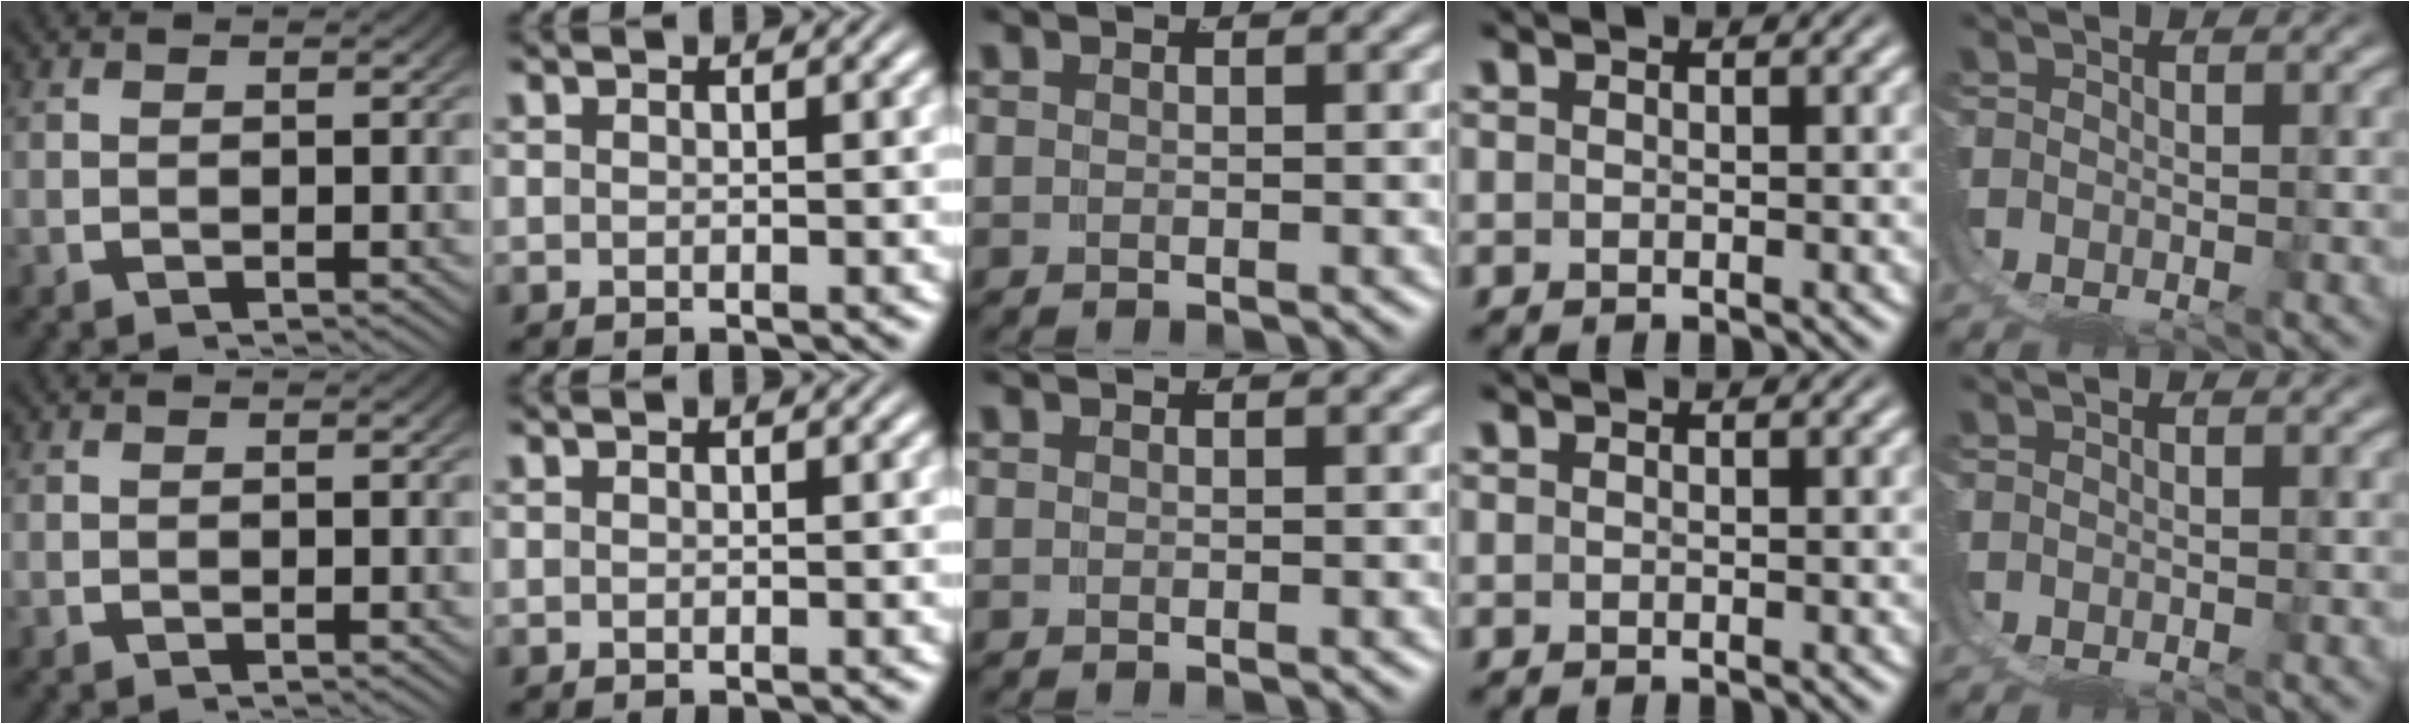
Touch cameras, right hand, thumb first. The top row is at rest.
{}